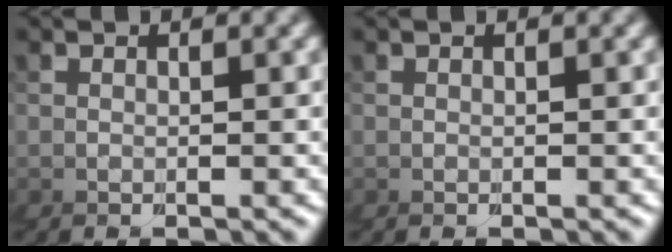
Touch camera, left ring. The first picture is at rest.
{"total": 0.0}